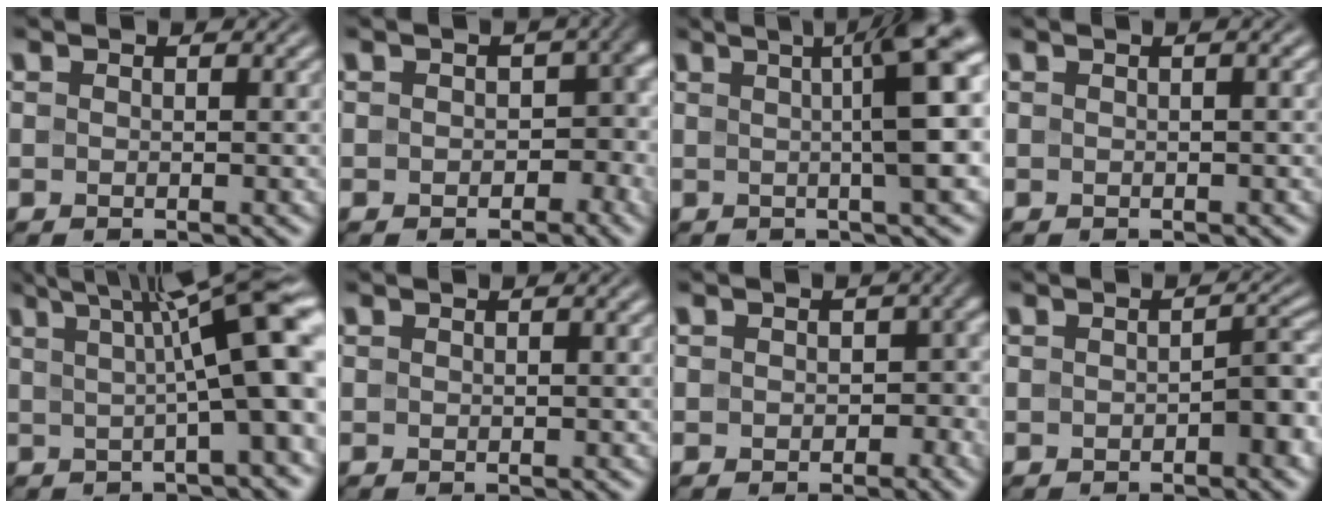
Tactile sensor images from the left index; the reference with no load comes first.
{"total": 4.9, "force": [-0.6, 3.7, 3.3], "torque": [-0.002, -0.002, -0.010]}
{"total": 9.0, "force": [1.5, 1.7, 8.7], "torque": [-0.088, 0.022, 0.019]}
{"total": 1.2, "force": [0.2, 0.4, 1.1], "torque": [-0.013, 0.006, -0.004]}
{"total": 10.0, "force": [2.3, 1.9, 9.5], "torque": [-0.109, 0.022, 0.029]}
{"total": 0.0}
{"total": 3.0, "force": [-0.4, 2.3, 1.8], "torque": [0.002, -0.003, -0.005]}
{"total": 2.7, "force": [-0.9, 1.0, 2.3], "torque": [-0.031, 0.008, -0.013]}